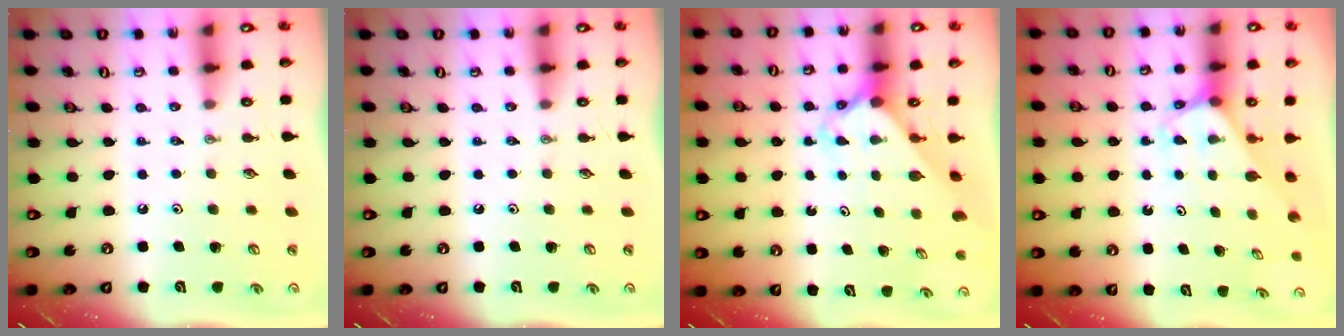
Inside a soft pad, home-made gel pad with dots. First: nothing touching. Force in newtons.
{"total": 0.0}
{"total": 2.6, "press": 2.6, "slide": 0.1}
{"total": 2.4, "press": 2.4, "slide": 0.1}